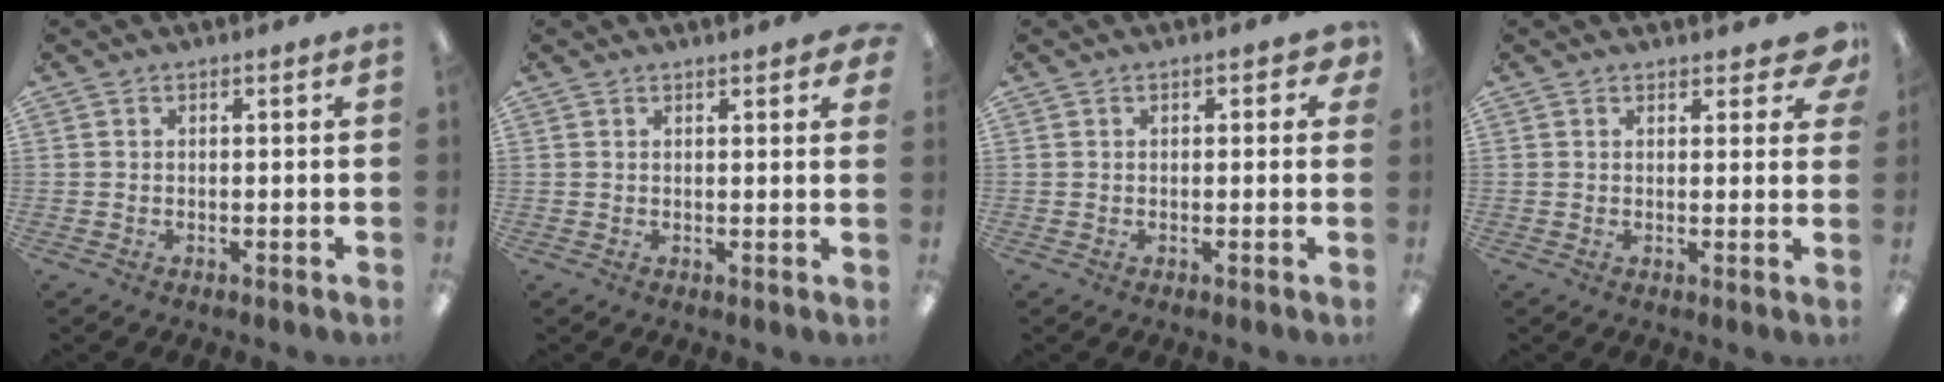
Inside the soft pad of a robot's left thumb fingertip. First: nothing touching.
{"total": 1.9, "force": [1.5, 0.2, 1.1], "torque": [-0.016, -0.003, 0.025]}
{"total": 2.6, "force": [0.8, 1.5, 2.0], "torque": [-0.023, 0.000, 0.010]}
{"total": 4.4, "force": [3.1, 2.0, 2.4], "torque": [-0.027, -0.012, 0.053]}